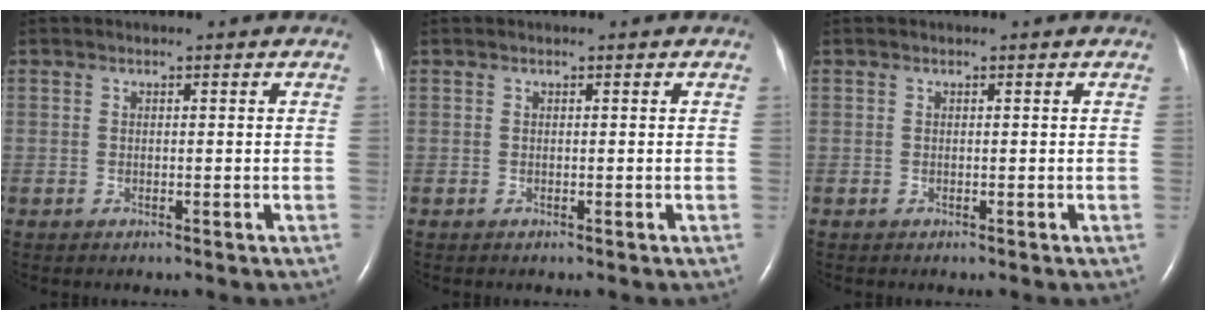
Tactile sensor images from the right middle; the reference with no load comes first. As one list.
[{"total": 0.0}, {"total": 0.0}]